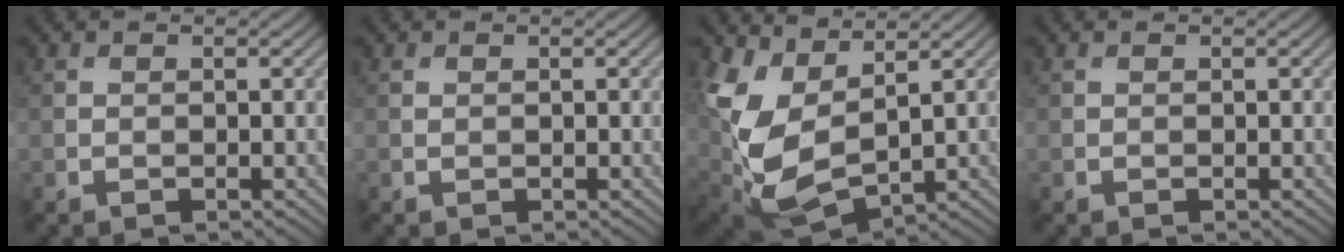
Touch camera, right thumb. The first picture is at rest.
{"total": 0.0}
{"total": 9.4, "force": [2.0, 6.0, 7.0], "torque": [-0.180, -0.020, 0.048]}
{"total": 0.0}